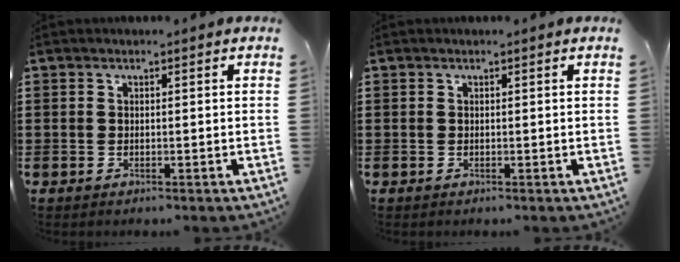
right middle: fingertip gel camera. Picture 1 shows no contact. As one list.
[{"total": 0.0}]